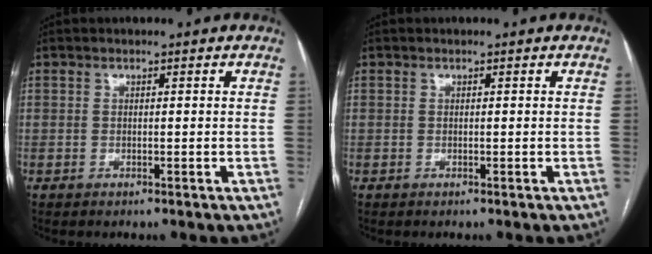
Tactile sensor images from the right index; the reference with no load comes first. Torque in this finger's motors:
{"motor_torque": [0.00, 0.00, 0.00, 0.00]}